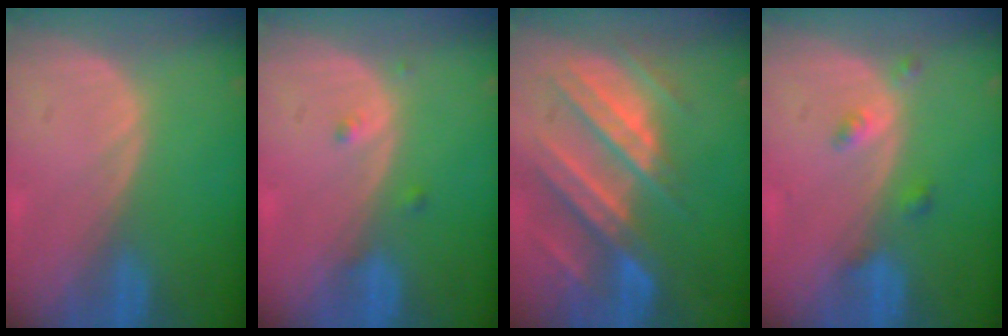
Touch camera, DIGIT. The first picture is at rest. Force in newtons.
{"total": 1.3, "press": 1.3, "slide": 0.0}
{"total": 10.8, "press": 9.6, "slide": 4.9}
{"total": 2.5, "press": 2.5, "slide": 0.2}